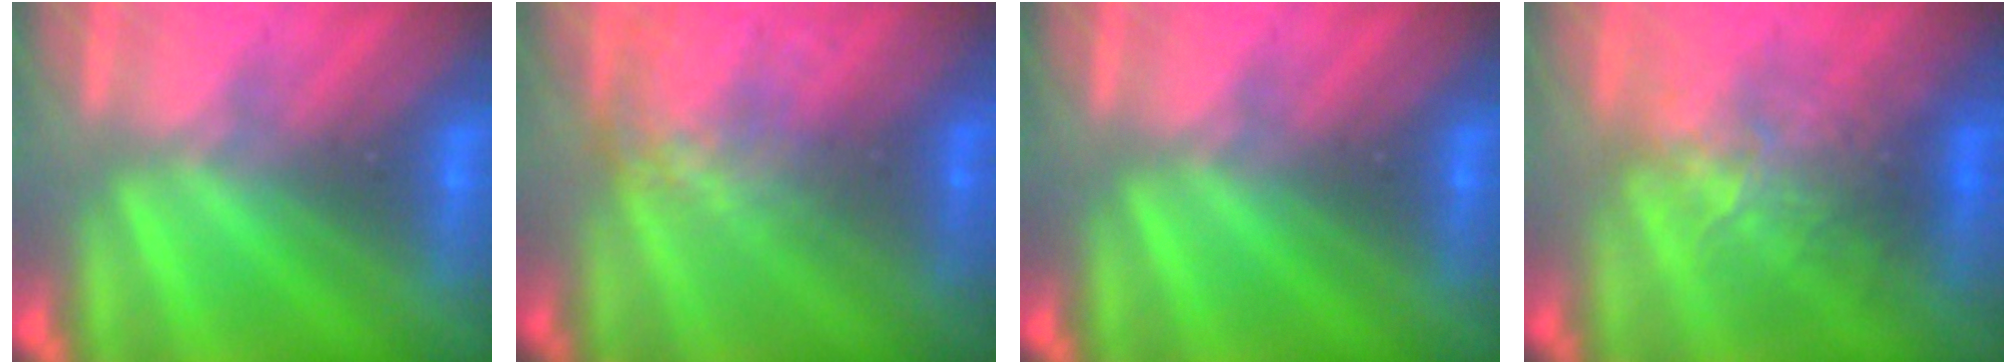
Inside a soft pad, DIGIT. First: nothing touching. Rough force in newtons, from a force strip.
{"total": 4.4}
{"total": 0.0}
{"total": 2.6}